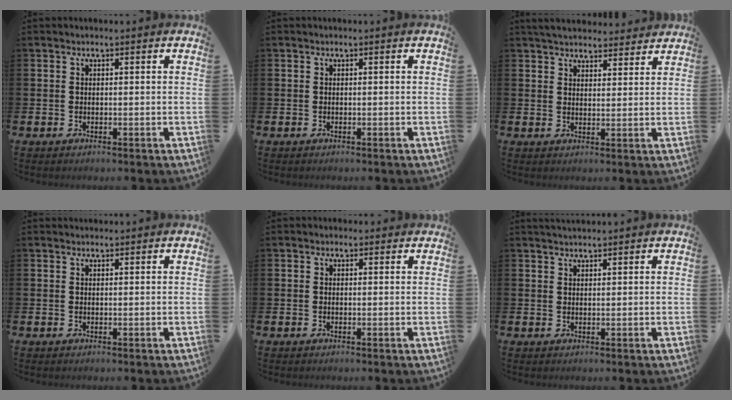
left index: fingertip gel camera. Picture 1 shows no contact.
{"total": 0.0}
{"total": 4.5, "force": [4.4, 0.9, 0.4], "torque": [-0.016, -0.021, 0.078]}
{"total": 0.9, "force": [0.8, 0.2, 0.0], "torque": [0.012, -0.005, 0.013]}
{"total": 0.7, "force": [0.4, 0.5, 0.1], "torque": [0.010, 0.002, 0.004]}
{"total": 1.9, "force": [1.8, 0.3, 0.4], "torque": [0.003, -0.007, 0.031]}